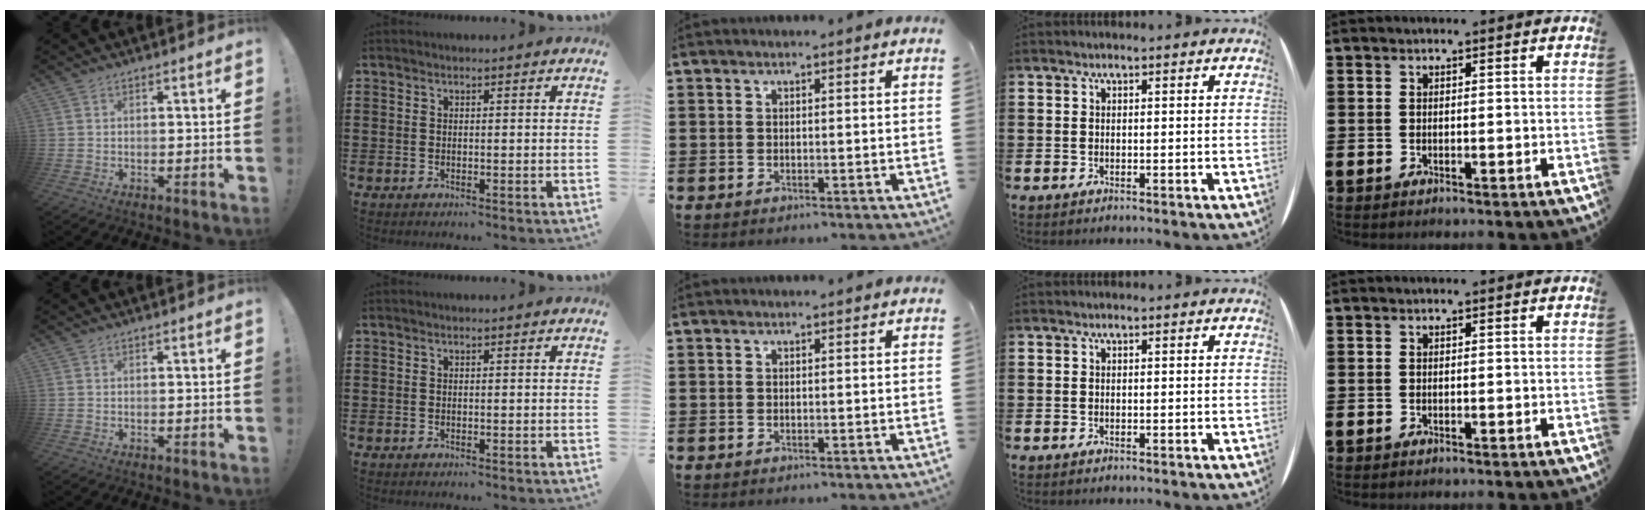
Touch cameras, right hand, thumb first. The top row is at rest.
{}